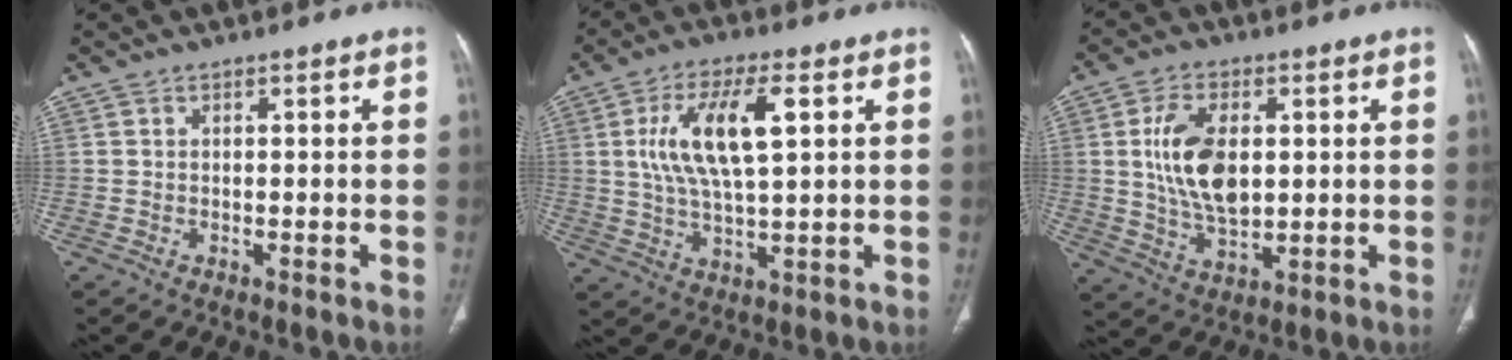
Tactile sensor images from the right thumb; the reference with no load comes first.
{"total": 13.2, "force": [3.4, 4.7, 11.8], "torque": [-0.231, 0.001, 0.065]}
{"total": 12.8, "force": [1.8, 7.3, 10.3], "torque": [-0.181, -0.007, 0.040]}